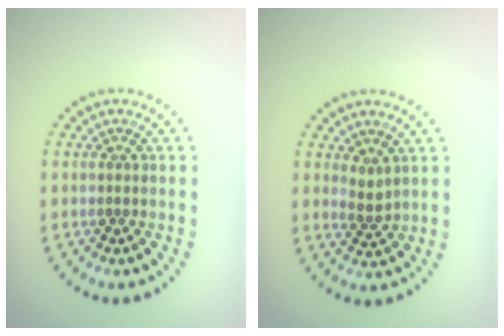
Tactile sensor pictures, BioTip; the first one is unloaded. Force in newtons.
{"total": 1.2, "press": 0.9, "slide": 0.8}